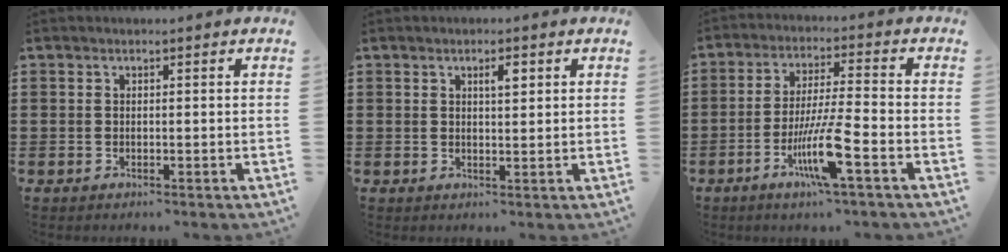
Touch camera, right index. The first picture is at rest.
{"total": 2.1, "force": [0.9, 0.6, 1.9], "torque": [-0.030, 0.002, 0.011]}
{"total": 9.3, "force": [-4.2, 0.5, 8.2], "torque": [-0.165, -0.013, -0.082]}